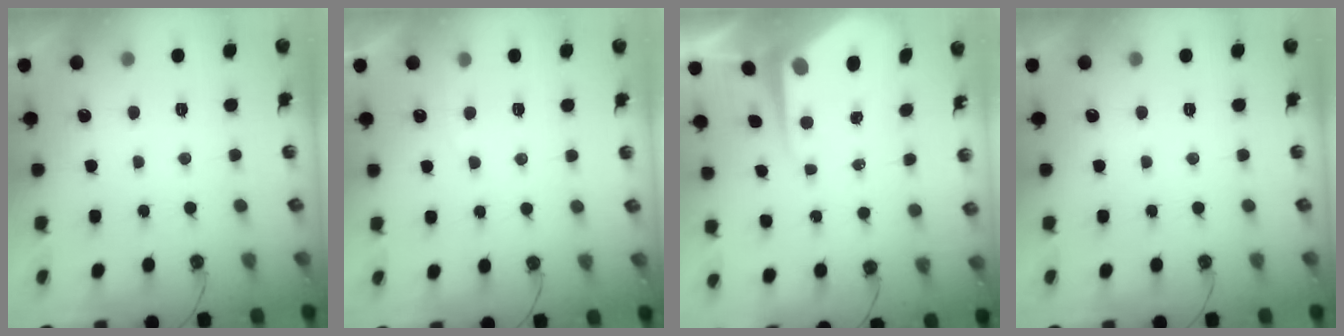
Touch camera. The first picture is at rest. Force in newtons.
{"total": 5.1, "press": 5.1, "slide": 0.6}
{"total": 8.6, "press": 8.5, "slide": 0.9}
{"total": 0.0}